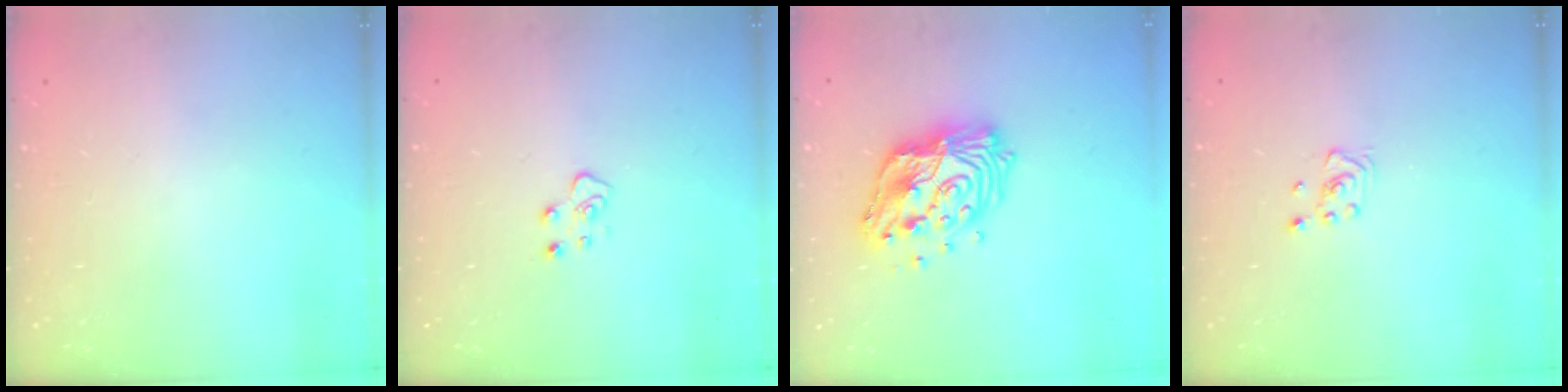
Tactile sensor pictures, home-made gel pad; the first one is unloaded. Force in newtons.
{"total": 5.4, "press": 5.4, "slide": 0.4}
{"total": 15.9, "press": 15.9, "slide": 1.1}
{"total": 2.8, "press": 2.6, "slide": 1.0}